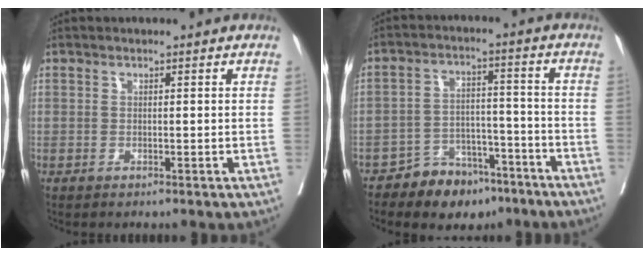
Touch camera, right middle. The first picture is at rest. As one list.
[{"total": 8.4, "force": [-6.4, 4.6, 3.0], "torque": [-0.046, 0.016, -0.101]}]